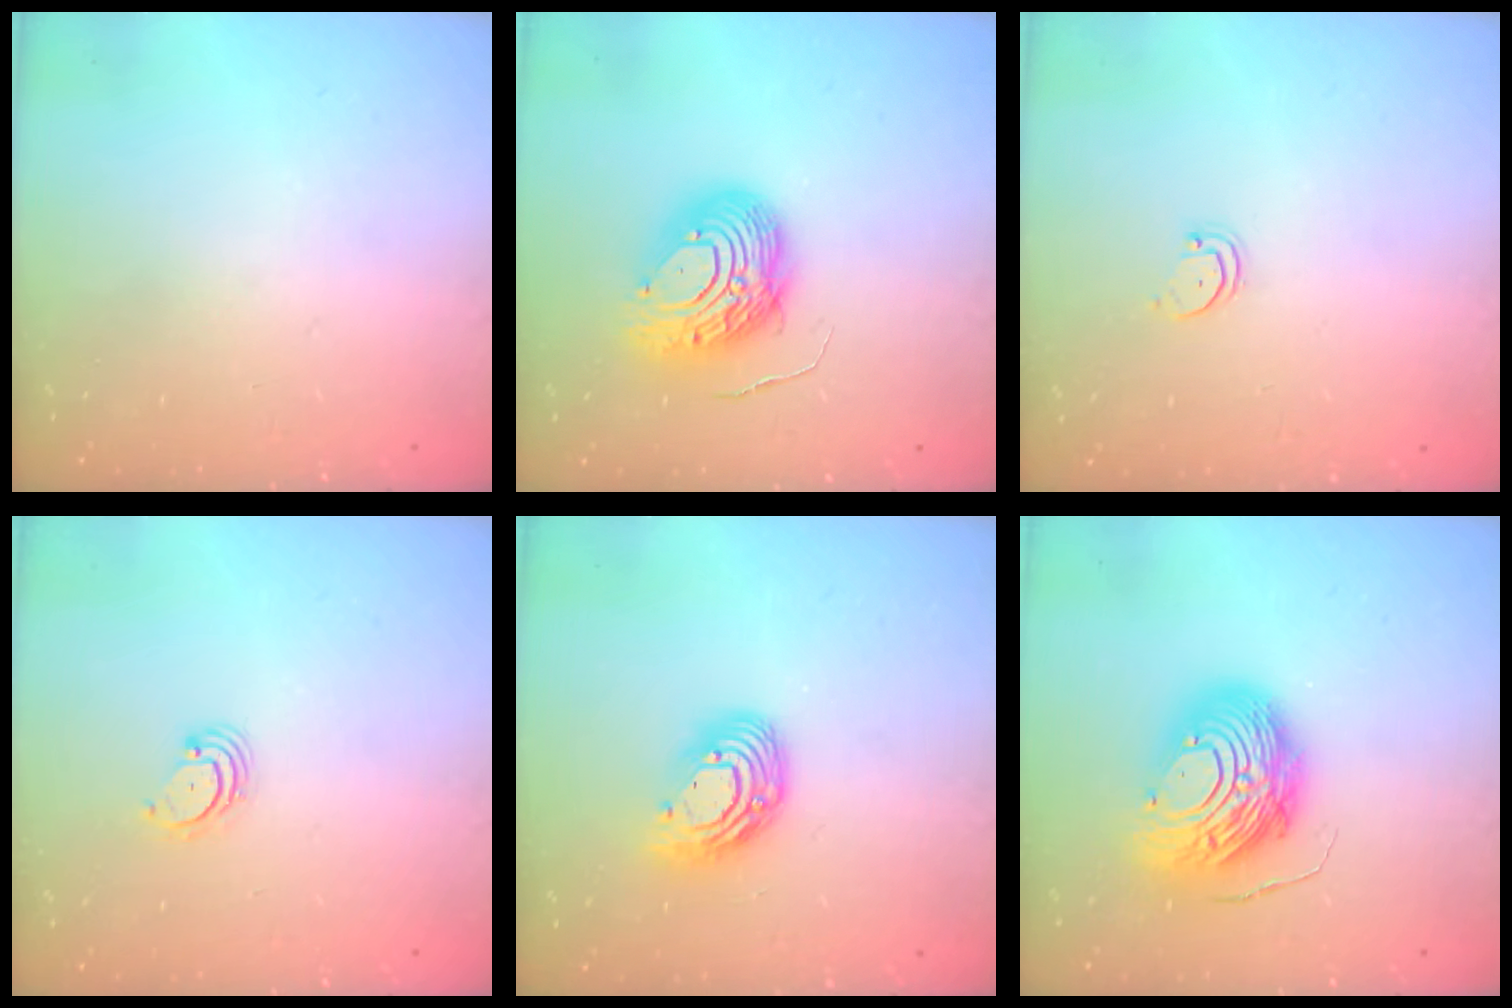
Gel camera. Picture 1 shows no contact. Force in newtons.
{"total": 12.3, "press": 12.3, "slide": 1.1}
{"total": 1.5, "press": 1.5, "slide": 0.1}
{"total": 2.7, "press": 2.7, "slide": 0.3}
{"total": 12.2, "press": 12.1, "slide": 1.1}
{"total": 13.7, "press": 13.6, "slide": 1.3}